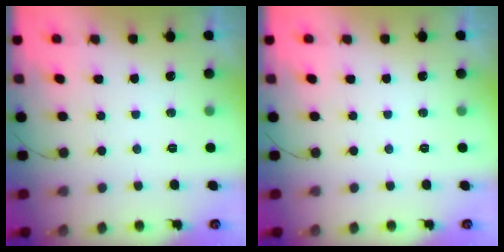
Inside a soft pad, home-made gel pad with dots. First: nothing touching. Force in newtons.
{"total": 0.0}